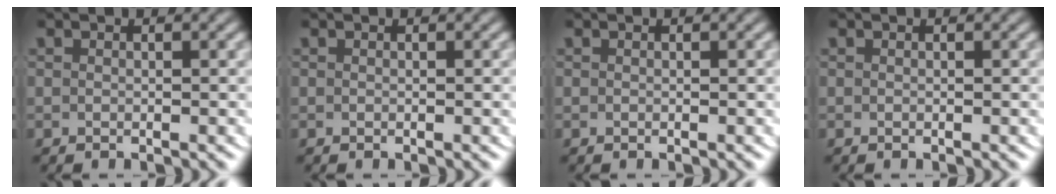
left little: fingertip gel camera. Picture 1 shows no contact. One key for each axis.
{"total": 0.0}
{"total": 0.0}
{"total": 0.0}